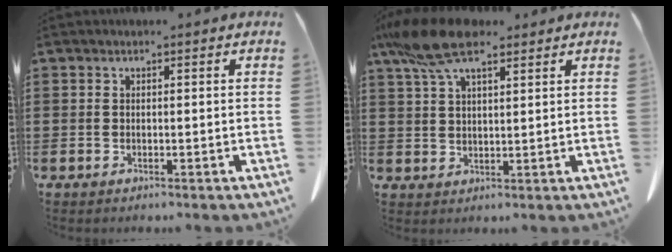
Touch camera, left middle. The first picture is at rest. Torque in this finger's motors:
{"motor_torque": [1.08, 0.24, 0.79, 0.21]}